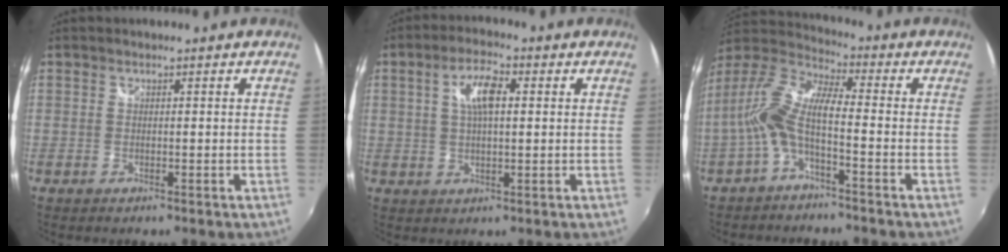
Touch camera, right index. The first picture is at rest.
{"total": 6.4, "force": [1.6, 2.4, 5.8], "torque": [-0.105, 0.011, 0.029]}
{"total": 10.2, "force": [-2.2, 2.8, 9.6], "torque": [-0.202, 0.013, -0.045]}